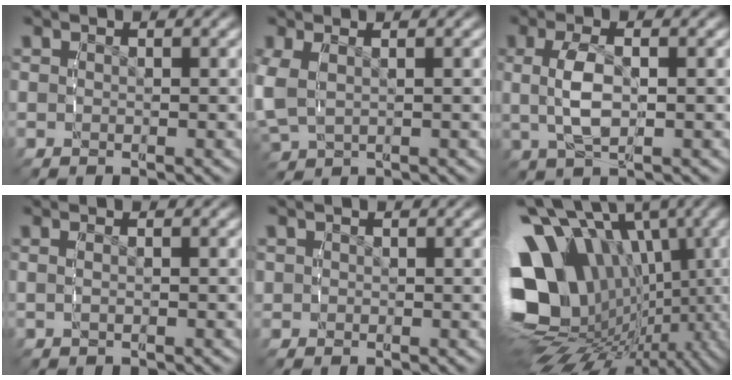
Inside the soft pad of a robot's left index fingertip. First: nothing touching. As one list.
[{"total": 4.5, "force": [-0.3, 3.9, 2.4], "torque": [-0.093, -0.015, 0.001]}, {"total": 4.2, "force": [-0.7, 2.1, 3.6], "torque": [-0.094, 0.001, -0.013]}, {"total": 0.8, "force": [-0.5, 0.1, 0.6], "torque": [-0.022, -0.003, -0.006]}, {"total": 1.3, "force": [-0.1, 1.2, 0.3], "torque": [-0.020, -0.007, 0.004]}, {"total": 21.5, "force": [-3.0, 16.5, 13.4], "torque": [-0.269, -0.065, -0.043]}]